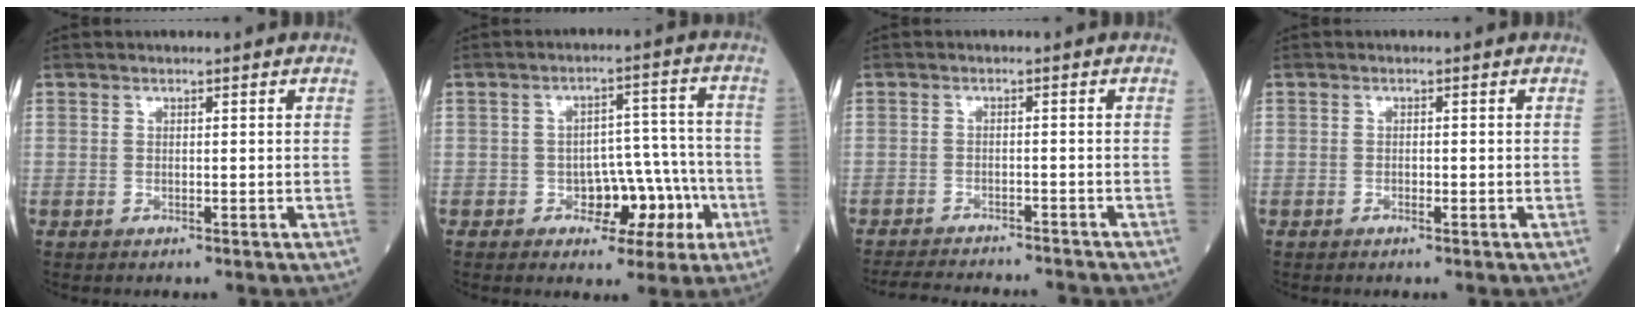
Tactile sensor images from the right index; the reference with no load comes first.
{"total": 6.4, "force": [-2.4, 4.3, 4.2], "torque": [-0.046, 0.025, -0.030]}
{"total": 12.2, "force": [-11.5, 1.6, 3.8], "torque": [-0.064, -0.008, -0.155]}
{"total": 0.8, "force": [-0.4, 0.2, 0.7], "torque": [-0.014, 0.000, -0.006]}